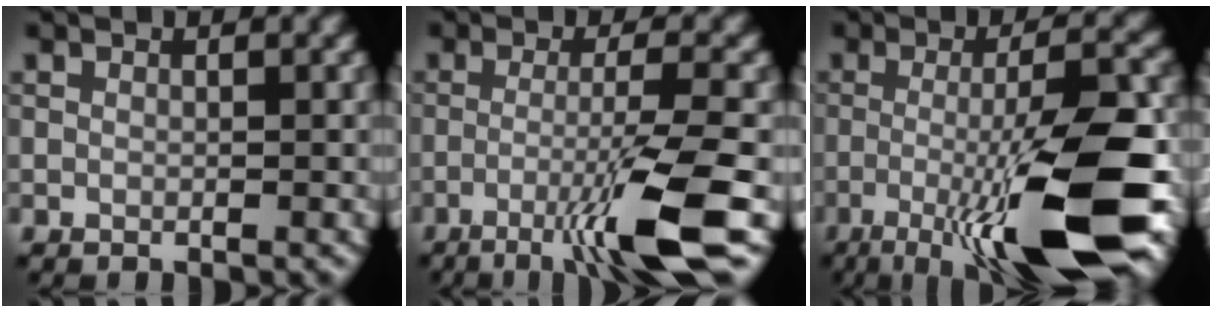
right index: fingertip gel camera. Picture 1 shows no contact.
{"total": 7.6, "force": [-3.4, 0.5, 6.8], "torque": [-0.108, 0.002, -0.069]}
{"total": 13.1, "force": [-4.4, 2.5, 12.0], "torque": [-0.186, -0.001, -0.073]}